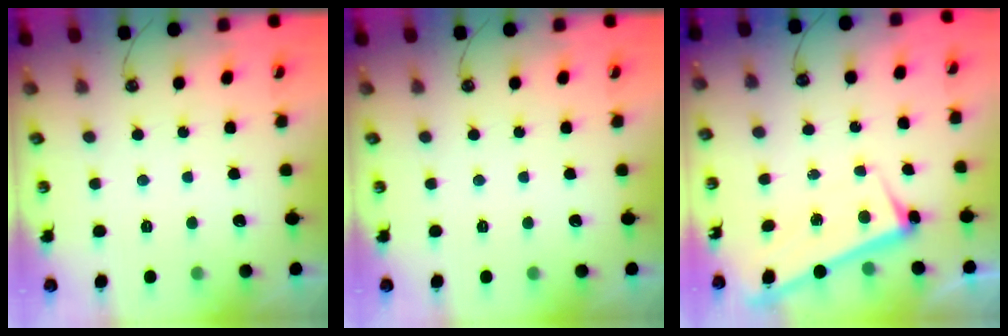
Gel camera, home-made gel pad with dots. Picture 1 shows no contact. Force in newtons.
{"total": 0.0}
{"total": 2.8, "press": 2.8, "slide": 0.4}